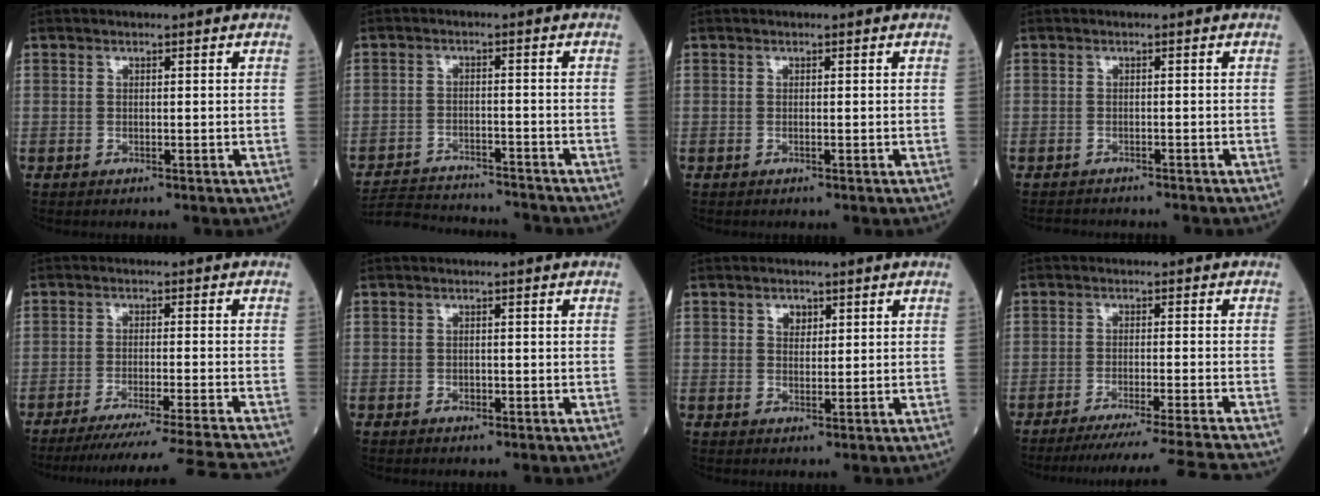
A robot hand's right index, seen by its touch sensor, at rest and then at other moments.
{"total": 12.6, "force": [-12.2, 1.2, 2.7], "torque": [-0.049, 0.008, -0.182]}
{"total": 0.0}
{"total": 5.0, "force": [-4.8, 0.9, 1.1], "torque": [-0.010, -0.007, -0.066]}
{"total": 18.6, "force": [-17.2, -3.1, 6.1], "torque": [-0.068, -0.051, -0.242]}
{"total": 0.8, "force": [-0.3, 0.6, 0.4], "torque": [-0.010, 0.001, -0.001]}
{"total": 2.0, "force": [1.0, 1.4, 1.1], "torque": [-0.017, 0.003, 0.016]}
{"total": 15.6, "force": [-14.5, -2.9, 5.0], "torque": [-0.062, -0.044, -0.208]}